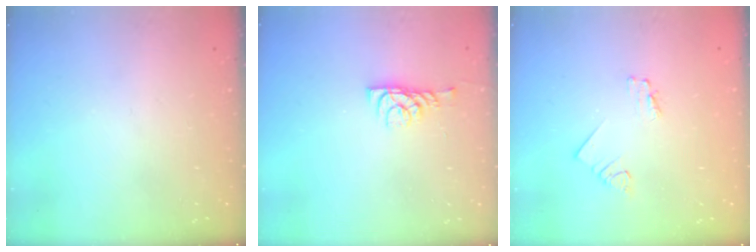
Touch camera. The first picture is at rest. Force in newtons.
{"total": 6.1, "press": 6.1, "slide": 0.4}
{"total": 1.7, "press": 1.7, "slide": 0.3}